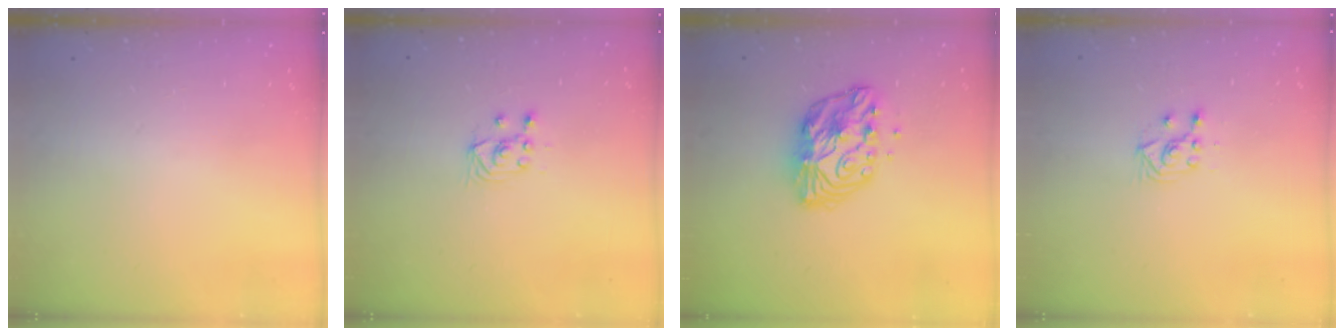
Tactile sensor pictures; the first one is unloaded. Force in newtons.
{"total": 2.9, "press": 2.7, "slide": 1.0}
{"total": 11.1, "press": 11.1, "slide": 0.8}
{"total": 5.7, "press": 5.6, "slide": 0.9}